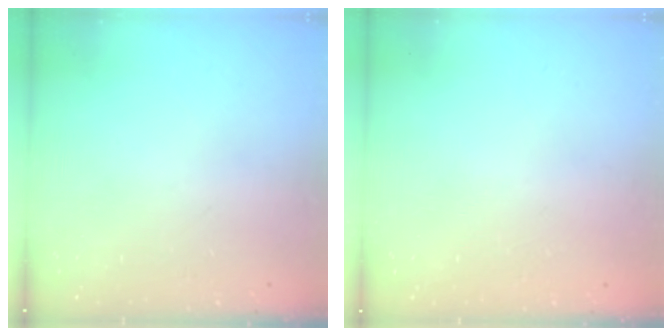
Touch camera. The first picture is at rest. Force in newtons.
{"total": 2.0, "press": 2.0, "slide": 0.1}